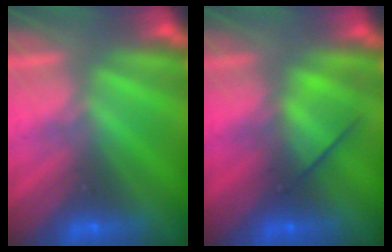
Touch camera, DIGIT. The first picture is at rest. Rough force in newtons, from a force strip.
{"total": 2.5}